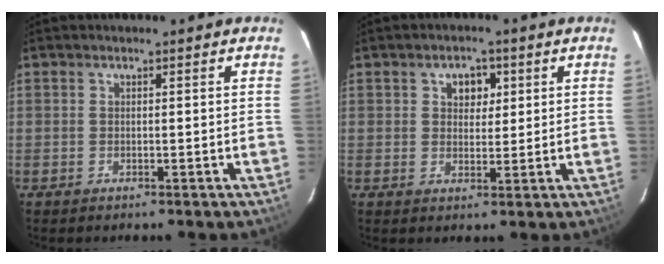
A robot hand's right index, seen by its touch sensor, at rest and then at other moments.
{"total": 4.0, "force": [1.5, 3.0, 2.1], "torque": [-0.025, 0.010, 0.024]}